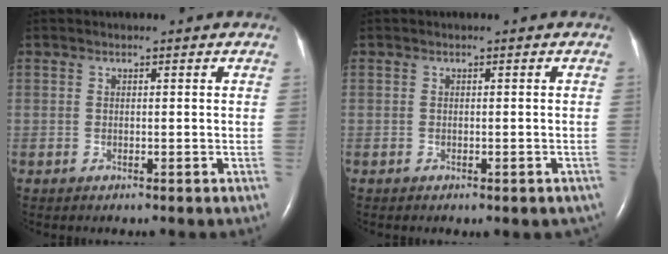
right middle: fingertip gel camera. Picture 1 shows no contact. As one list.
[{"total": 2.1, "force": [-1.5, 0.8, 1.2], "torque": [-0.011, -0.001, -0.013]}]